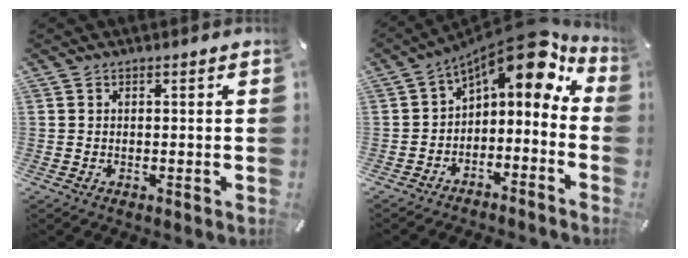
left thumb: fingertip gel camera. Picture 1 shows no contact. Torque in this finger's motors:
{"motor_torque": [1.73, 3.27, 1.00, 0.83, 0.15]}